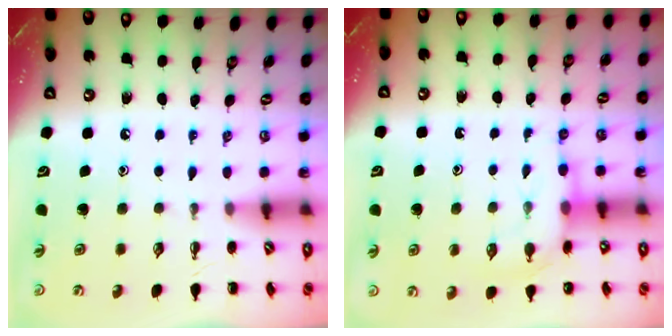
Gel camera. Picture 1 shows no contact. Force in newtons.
{"total": 9.0, "press": 9.0, "slide": 0.9}